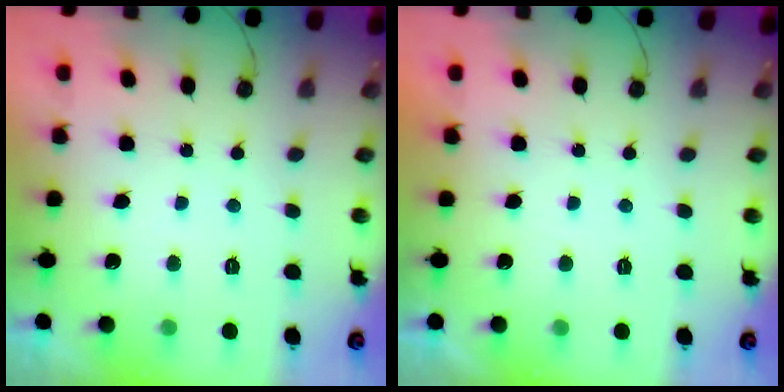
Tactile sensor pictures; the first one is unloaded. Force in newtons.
{"total": 1.7, "press": 1.7, "slide": 0.1}